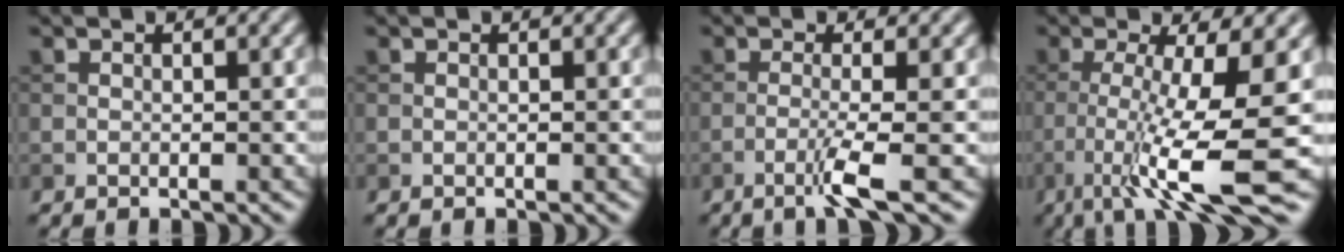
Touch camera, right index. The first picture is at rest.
{"total": 0.0}
{"total": 3.0, "force": [-1.3, 0.1, 2.7], "torque": [-0.051, 0.002, -0.037]}
{"total": 9.3, "force": [-2.9, 1.4, 8.7], "torque": [-0.142, -0.004, -0.053]}